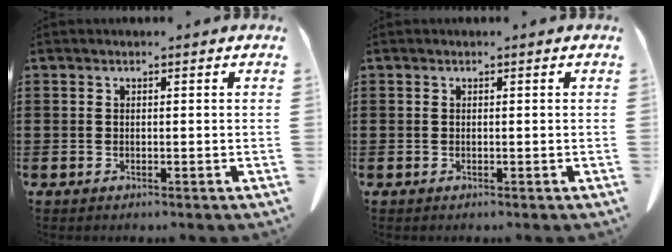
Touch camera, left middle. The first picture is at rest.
{"total": 0.0}